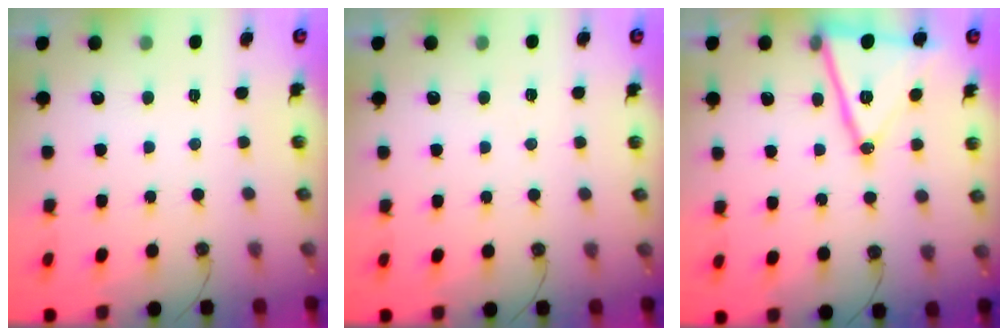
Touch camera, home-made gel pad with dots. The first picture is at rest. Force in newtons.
{"total": 3.6, "press": 3.2, "slide": 1.6}
{"total": 17.8, "press": 17.4, "slide": 3.5}